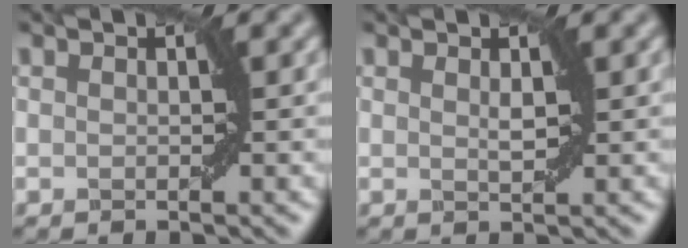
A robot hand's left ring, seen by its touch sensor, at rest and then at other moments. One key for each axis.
{"total": 0.8, "fx": 0.5, "fy": 0.1, "fz": 0.6, "tx": -0.013, "ty": -0.001, "tz": 0.009}